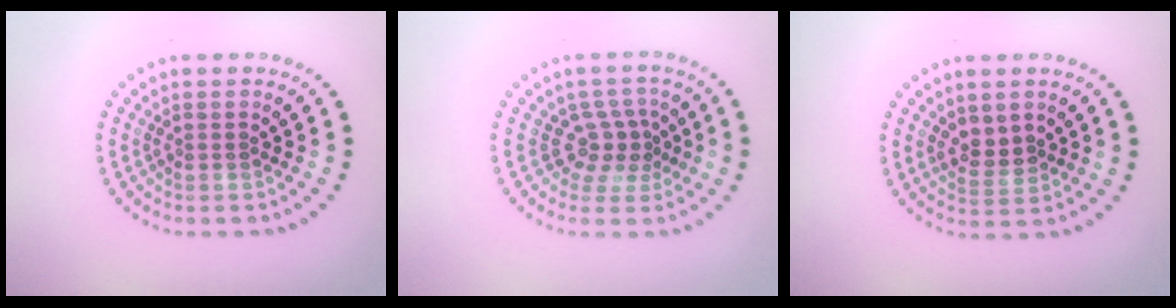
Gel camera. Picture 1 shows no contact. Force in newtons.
{"total": 2.8, "press": 2.0, "slide": 2.0}
{"total": 2.0, "press": 1.8, "slide": 0.7}